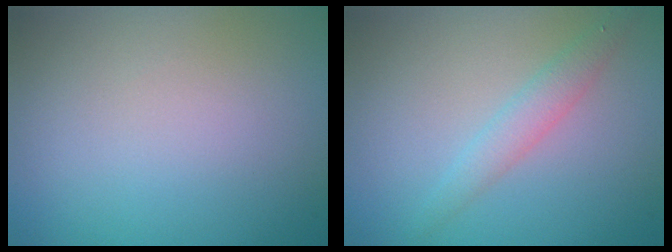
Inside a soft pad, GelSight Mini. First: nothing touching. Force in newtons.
{"total": 1.9, "press": 1.9, "slide": 0.1}